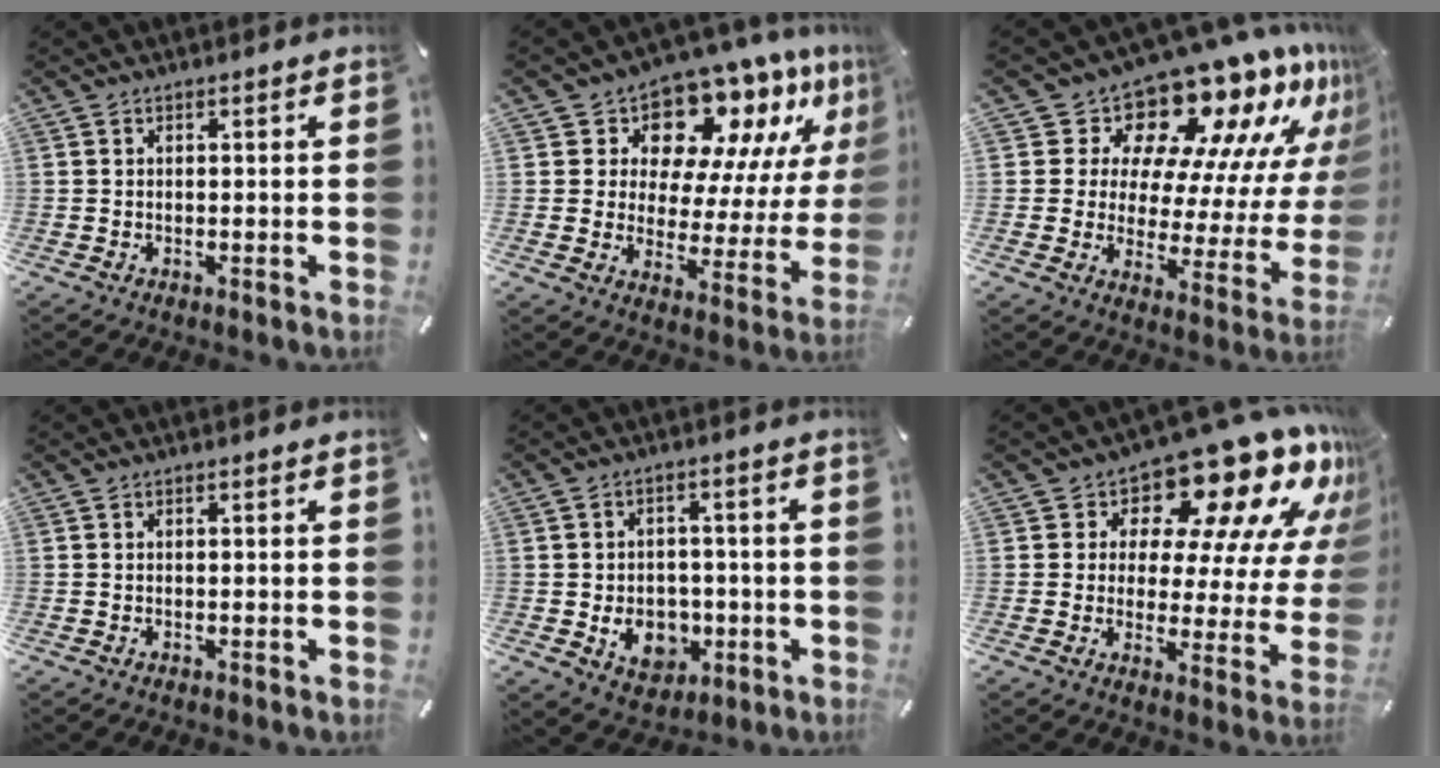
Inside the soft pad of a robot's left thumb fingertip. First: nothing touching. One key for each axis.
{"total": 13.7, "fx": 11.2, "fy": 6.6, "fz": 4.3, "tx": -0.060, "ty": -0.110, "tz": 0.186}
{"total": 17.7, "fx": 15.0, "fy": 7.9, "fz": 5.1, "tx": -0.073, "ty": -0.149, "tz": 0.250}
{"total": 0.0}
{"total": 9.0, "fx": -2.2, "fy": 7.3, "fz": 4.7, "tx": -0.075, "ty": 0.014, "tz": -0.036}
{"total": 15.6, "fx": 11.6, "fy": 7.0, "fz": 7.8, "tx": -0.107, "ty": -0.105, "tz": 0.189}